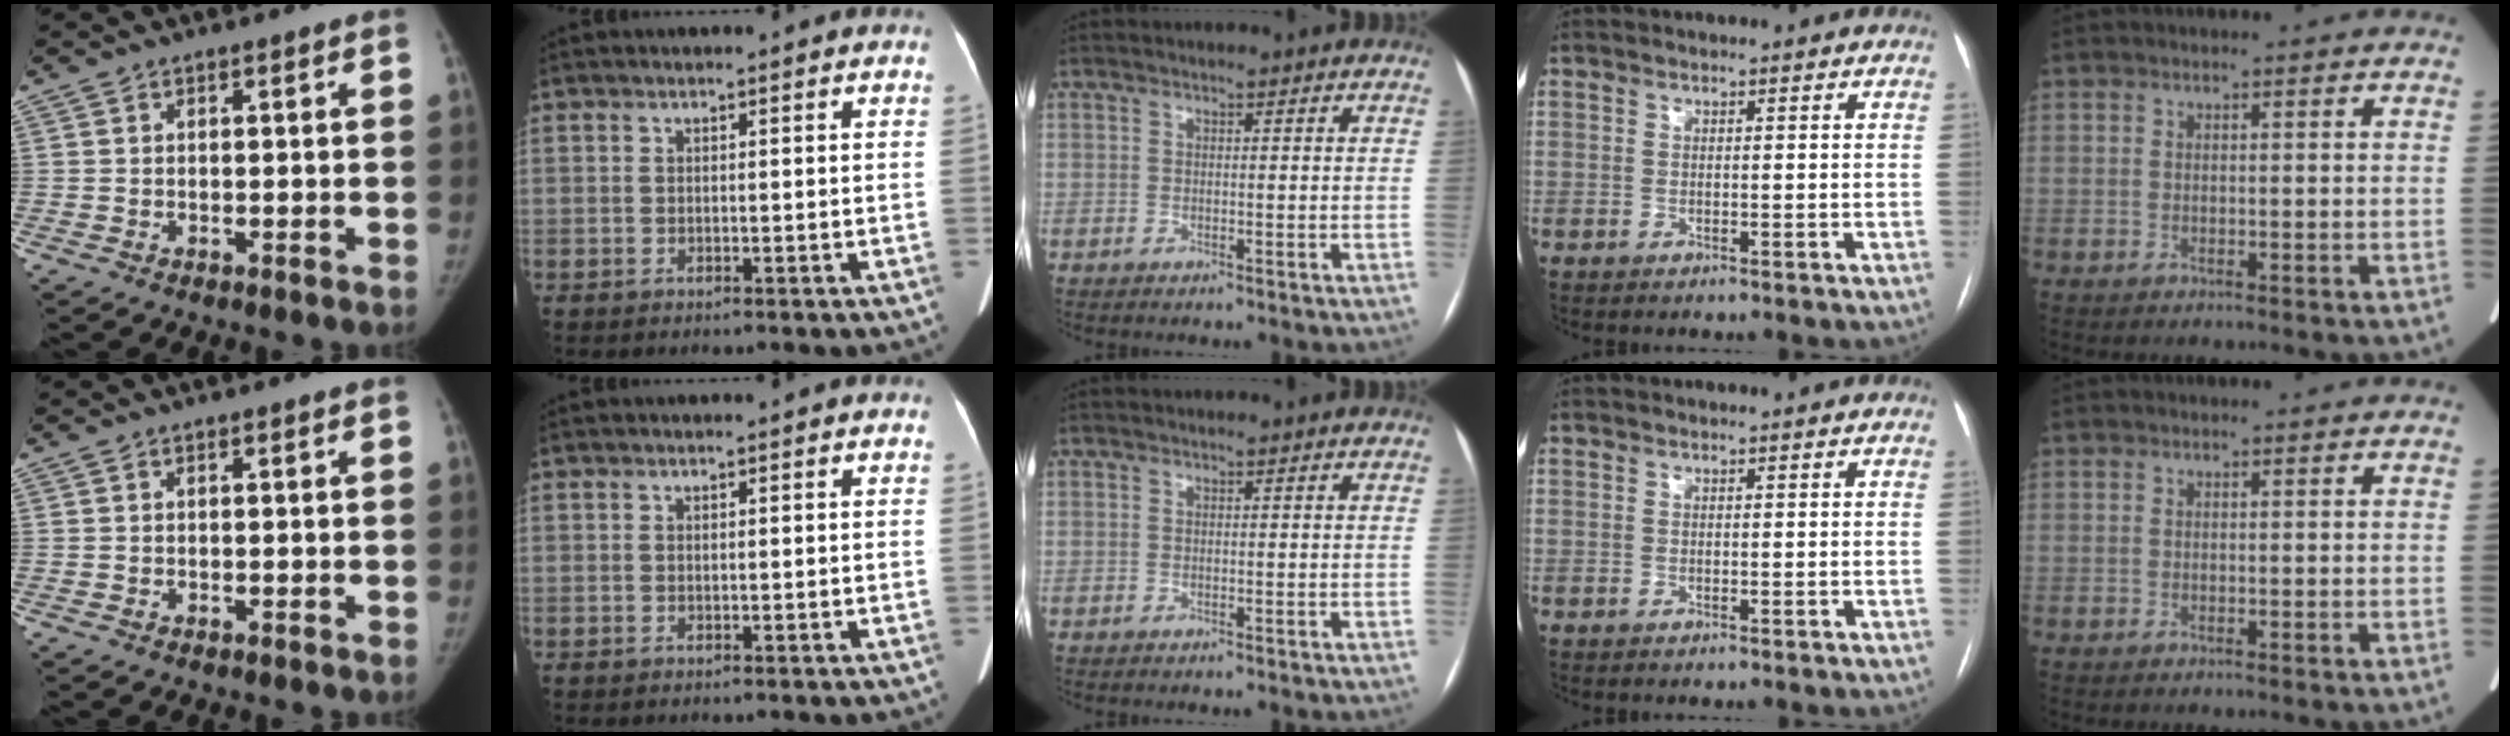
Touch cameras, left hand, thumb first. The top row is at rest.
{}